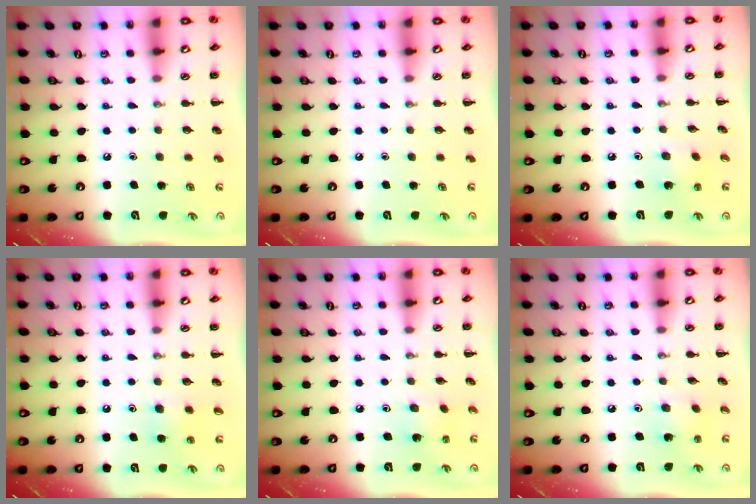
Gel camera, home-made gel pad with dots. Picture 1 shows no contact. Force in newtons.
{"total": 0.0}
{"total": 1.8, "press": 1.6, "slide": 0.7}
{"total": 7.4, "press": 7.2, "slide": 1.9}
{"total": 2.4, "press": 2.2, "slide": 0.8}
{"total": 1.7, "press": 1.6, "slide": 0.7}